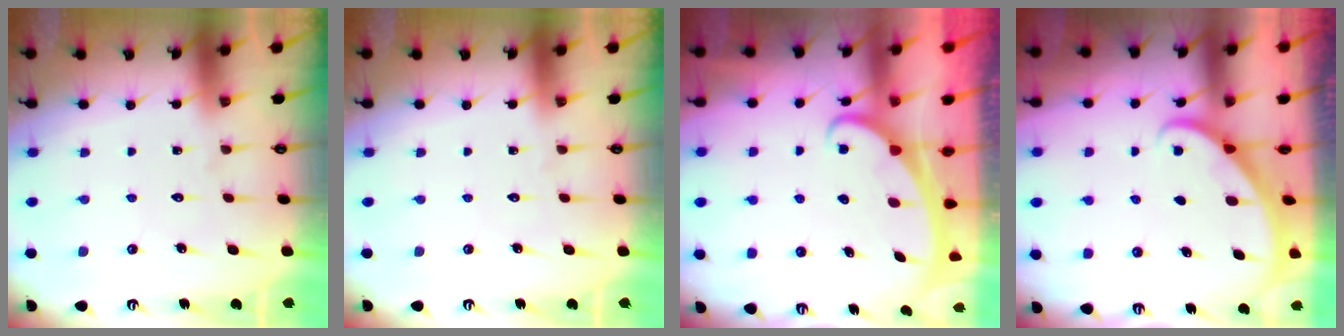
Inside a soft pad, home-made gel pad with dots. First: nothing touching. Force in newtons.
{"total": 0.0}
{"total": 2.4, "press": 2.4, "slide": 0.3}
{"total": 1.9, "press": 1.9, "slide": 0.1}